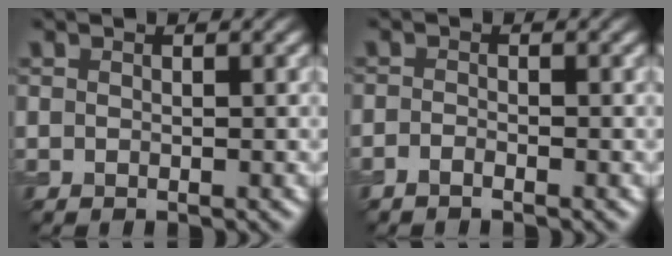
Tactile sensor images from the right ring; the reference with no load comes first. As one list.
[{"total": 0.6, "force": [-0.6, -0.1, 0.1], "torque": [-0.004, -0.001, -0.016]}]